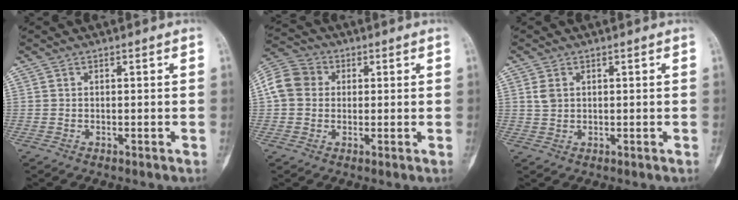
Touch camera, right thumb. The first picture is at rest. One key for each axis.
{"total": 8.1, "fx": 1.0, "fy": 6.9, "fz": 4.0, "tx": -0.069, "ty": 0.018, "tz": 0.007}
{"total": 2.2, "fx": 0.7, "fy": 1.6, "fz": 1.3, "tx": -0.023, "ty": 0.001, "tz": 0.018}